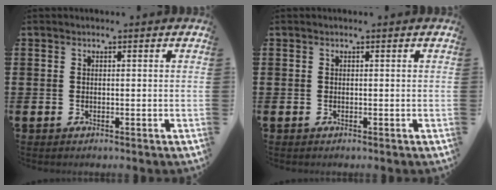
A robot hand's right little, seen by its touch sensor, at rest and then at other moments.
{"total": 0.0}